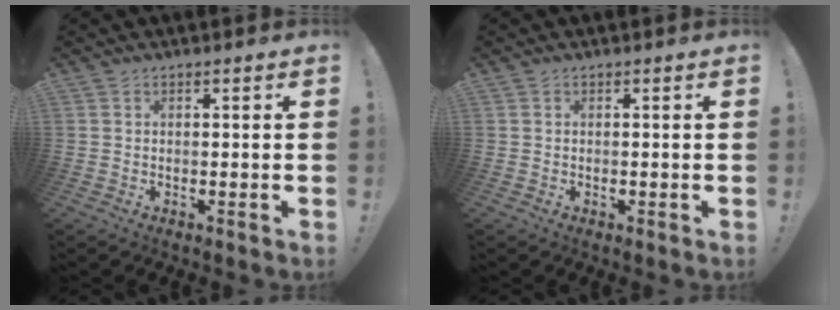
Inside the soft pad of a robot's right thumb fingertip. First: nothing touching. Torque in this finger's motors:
{"motor_torque": [0.20, -0.01, -0.10, 0.13, 0.00]}